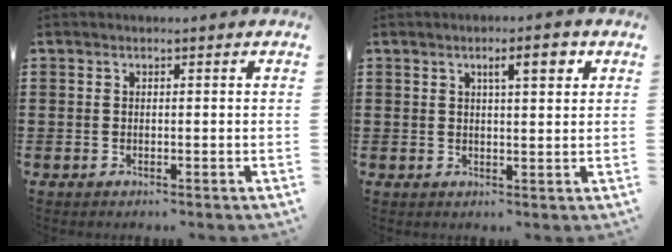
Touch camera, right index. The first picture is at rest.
{"total": 4.1, "force": [1.7, 0.8, 3.7], "torque": [-0.060, 0.001, 0.022]}